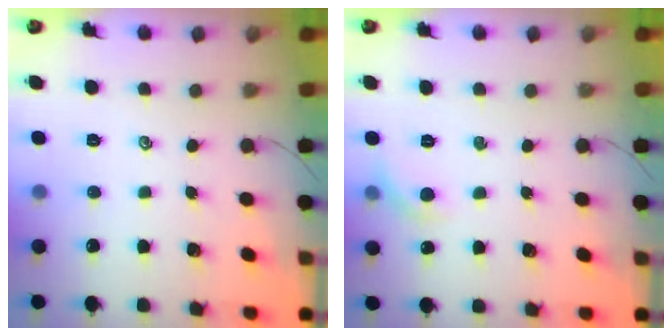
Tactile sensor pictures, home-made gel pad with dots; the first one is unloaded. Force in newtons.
{"total": 5.2, "press": 5.0, "slide": 1.5}